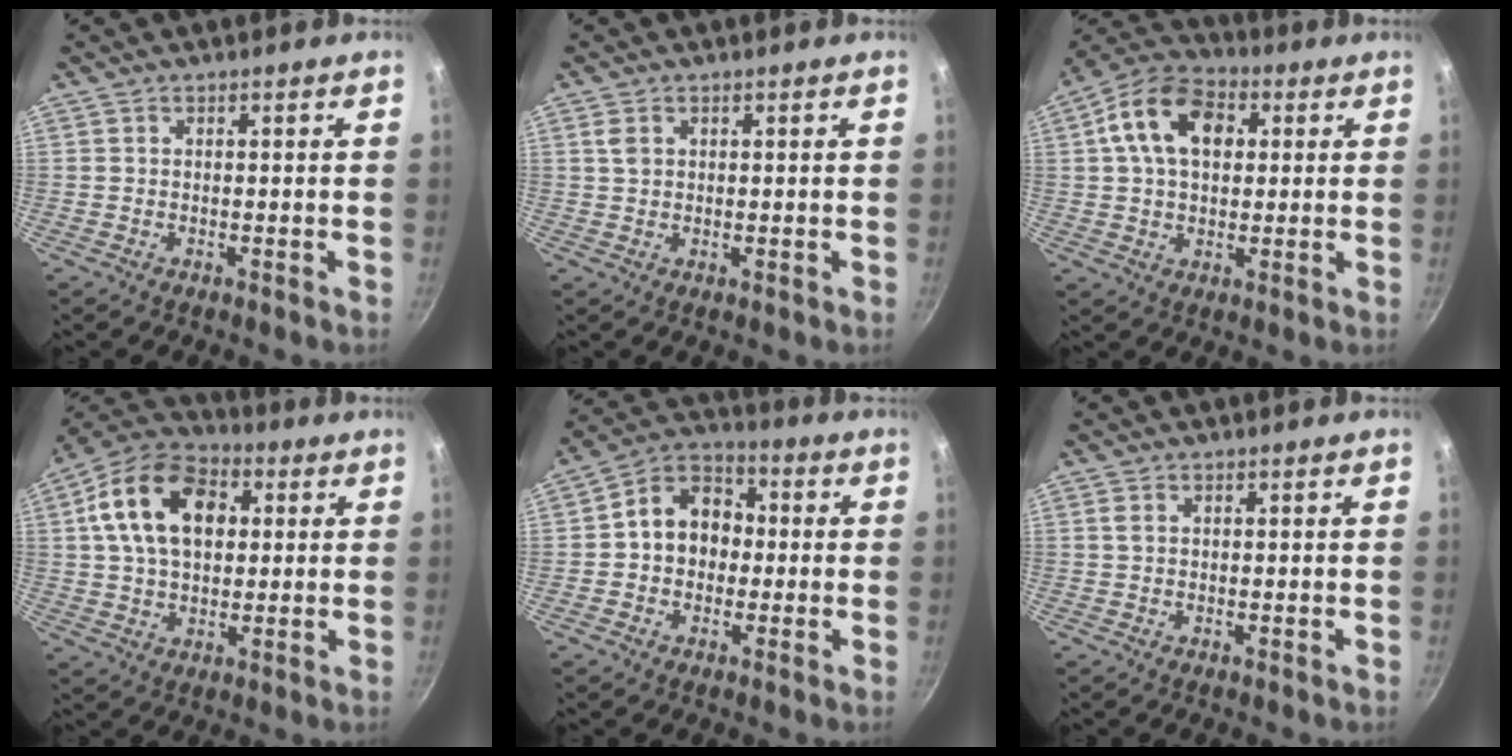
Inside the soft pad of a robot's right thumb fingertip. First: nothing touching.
{"total": 2.1, "force": [0.8, 1.4, 1.3], "torque": [-0.024, 0.001, 0.017]}
{"total": 13.8, "force": [3.3, 9.3, 9.6], "torque": [-0.141, 0.017, 0.039]}
{"total": 17.1, "force": [4.1, 11.4, 12.1], "torque": [-0.190, 0.015, 0.054]}
{"total": 10.9, "force": [0.0, 8.7, 6.5], "torque": [-0.061, 0.033, -0.020]}
{"total": 0.9, "force": [0.4, 0.4, 0.7], "torque": [-0.013, 0.001, 0.005]}